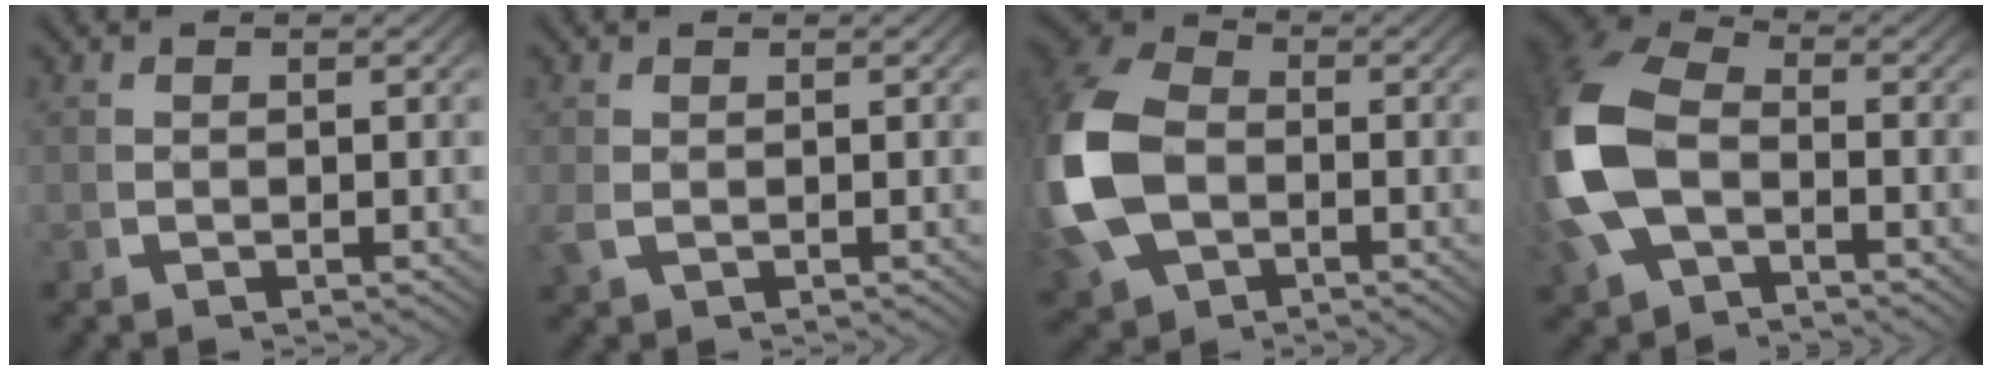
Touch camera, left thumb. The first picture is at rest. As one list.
[{"total": 1.0, "force": [0.0, 0.7, 0.7], "torque": [-0.027, -0.004, 0.006]}, {"total": 11.8, "force": [-1.1, 8.9, 7.6], "torque": [-0.206, -0.037, 0.002]}, {"total": 10.6, "force": [-1.0, 7.7, 7.2], "torque": [-0.197, -0.020, -0.007]}]